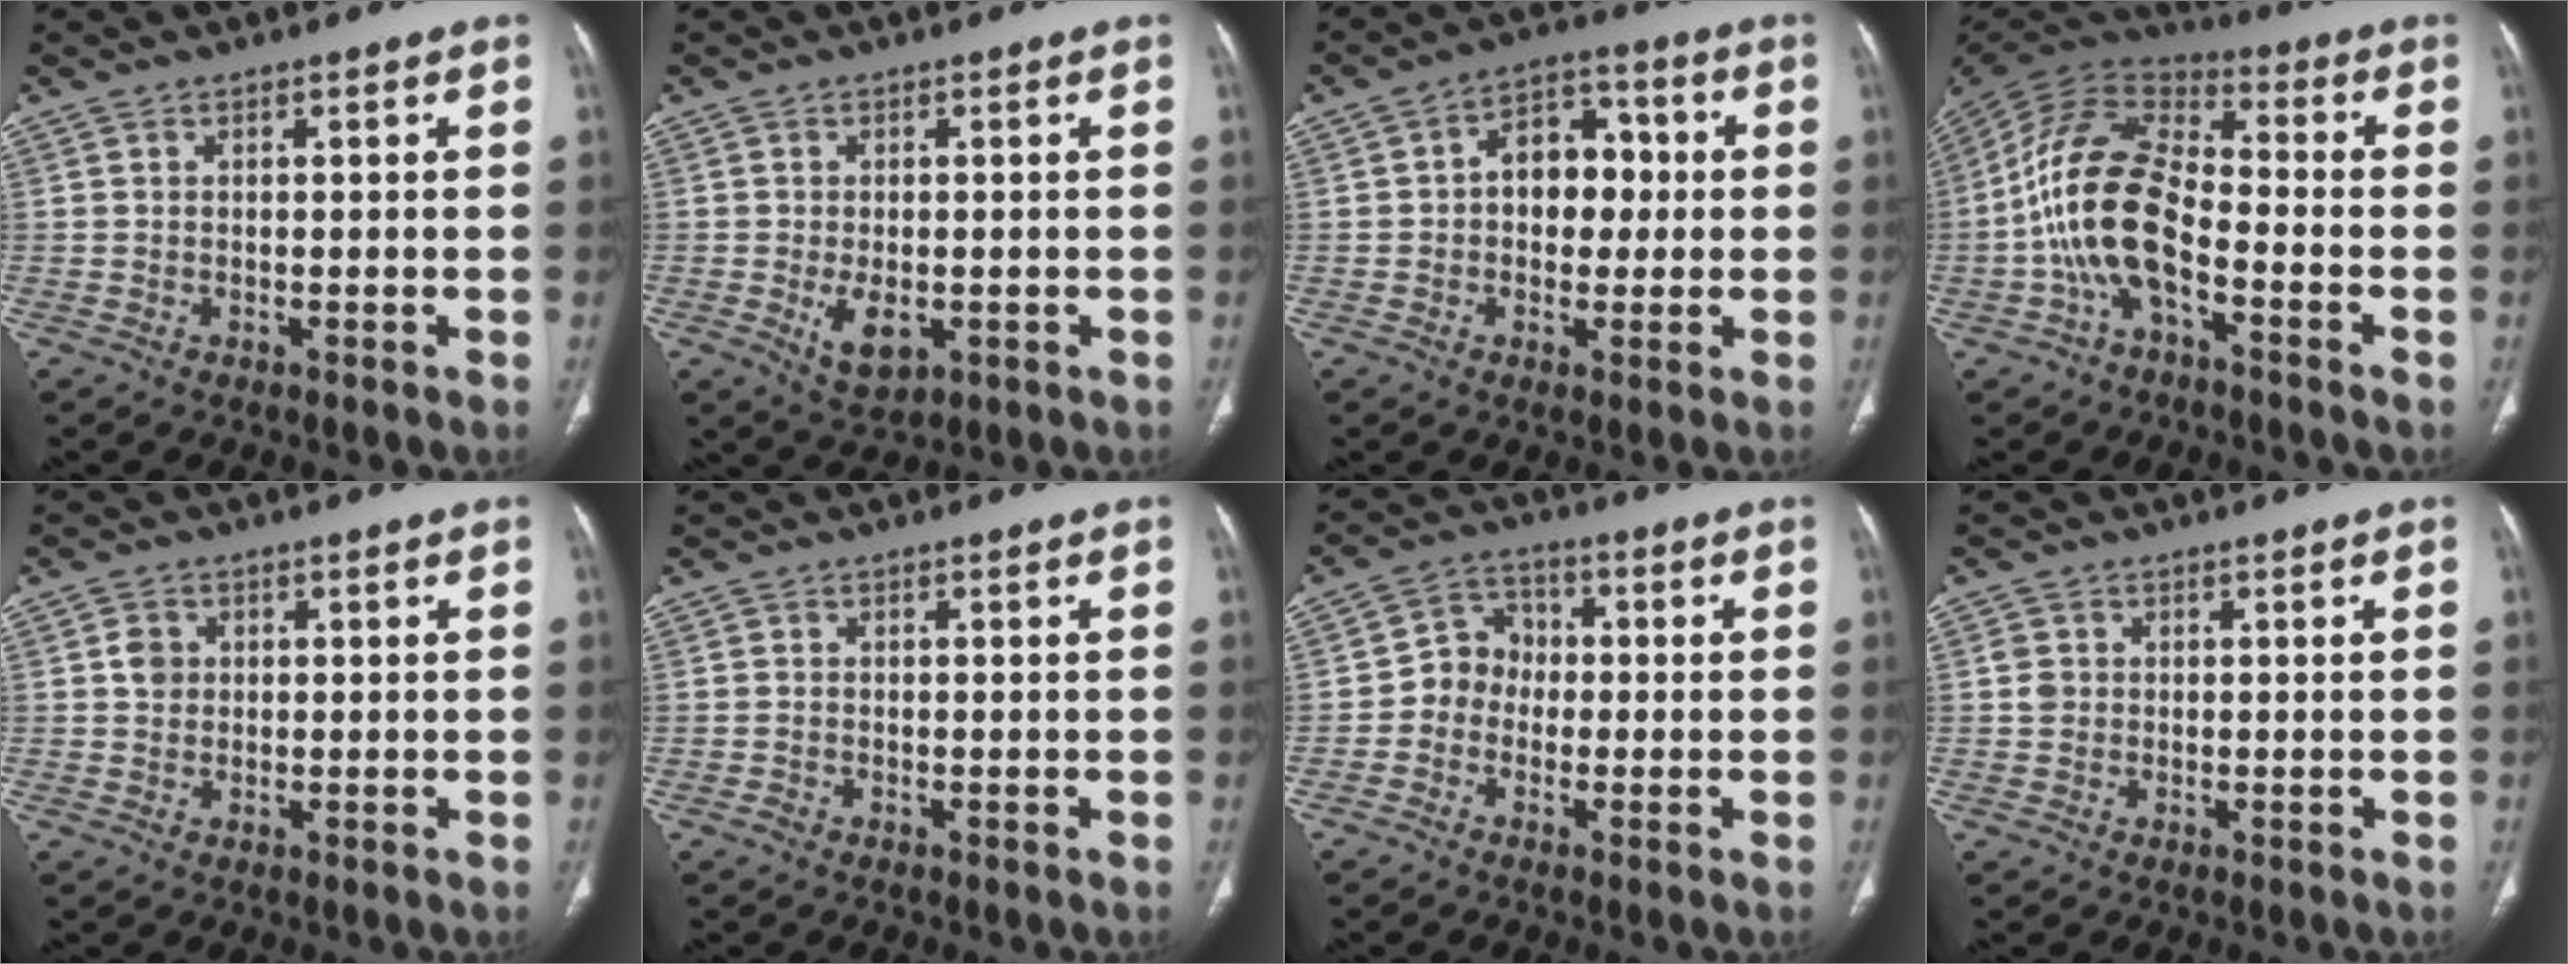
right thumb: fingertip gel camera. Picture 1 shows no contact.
{"total": 5.4, "force": [-1.3, 3.2, 4.2], "torque": [-0.065, -0.008, -0.011]}
{"total": 10.1, "force": [0.6, 7.2, 7.0], "torque": [-0.066, 0.026, 0.003]}
{"total": 15.8, "force": [-4.7, 8.1, 12.8], "torque": [-0.251, 0.051, -0.094]}
{"total": 2.5, "force": [0.4, 2.2, 1.1], "torque": [-0.009, 0.002, 0.006]}
{"total": 0.7, "force": [-0.5, 0.5, 0.2], "torque": [-0.006, 0.001, -0.012]}
{"total": 5.8, "force": [-1.2, 5.1, 2.5], "torque": [-0.016, 0.026, -0.038]}
{"total": 1.8, "force": [0.2, 1.7, 0.8], "torque": [-0.009, 0.003, 0.004]}